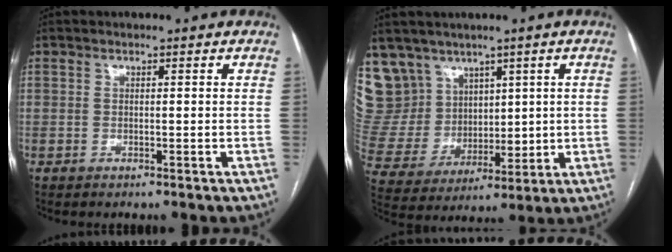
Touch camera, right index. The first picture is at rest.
{"total": 12.0, "force": [7.9, 8.9, 1.8], "torque": [-0.059, 0.048, 0.180]}